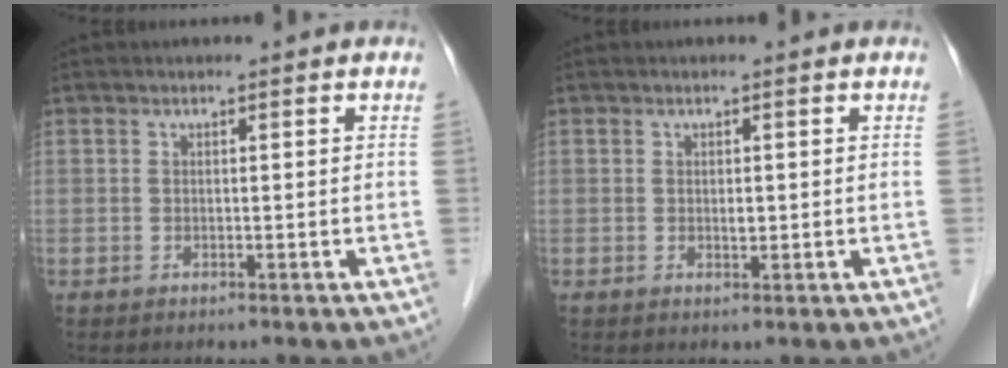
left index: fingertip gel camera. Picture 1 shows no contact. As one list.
[{"total": 0.9, "force": [0.0, 0.5, 0.7], "torque": [-0.007, -0.006, 0.002]}]